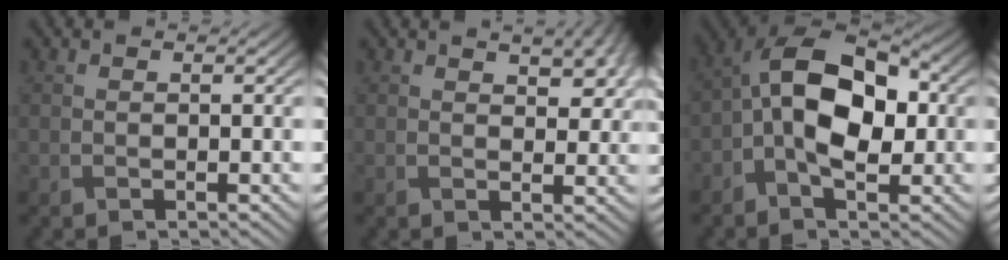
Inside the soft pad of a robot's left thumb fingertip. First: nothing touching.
{"total": 5.0, "force": [2.3, 2.4, 3.8], "torque": [-0.059, 0.001, 0.043]}
{"total": 12.3, "force": [-0.5, 7.0, 10.2], "torque": [-0.180, 0.026, -0.020]}